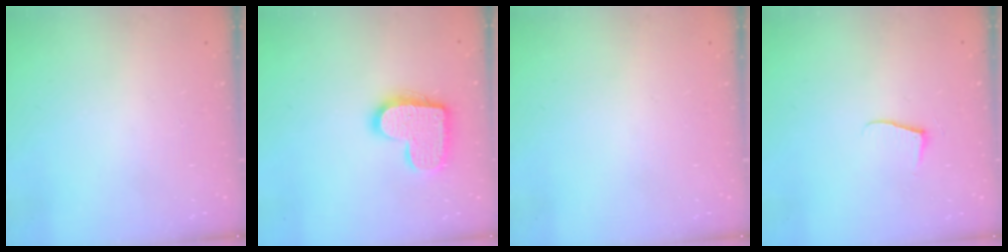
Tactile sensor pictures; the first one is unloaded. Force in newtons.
{"total": 15.0, "press": 15.0, "slide": 0.7}
{"total": 0.0}
{"total": 5.2, "press": 5.2, "slide": 0.5}